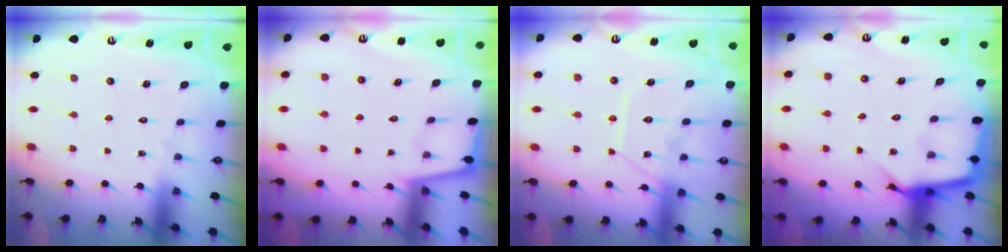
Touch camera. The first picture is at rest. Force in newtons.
{"total": 0.9, "press": 0.9, "slide": 0.2}
{"total": 13.0, "press": 12.9, "slide": 1.3}
{"total": 6.4, "press": 6.4, "slide": 0.6}